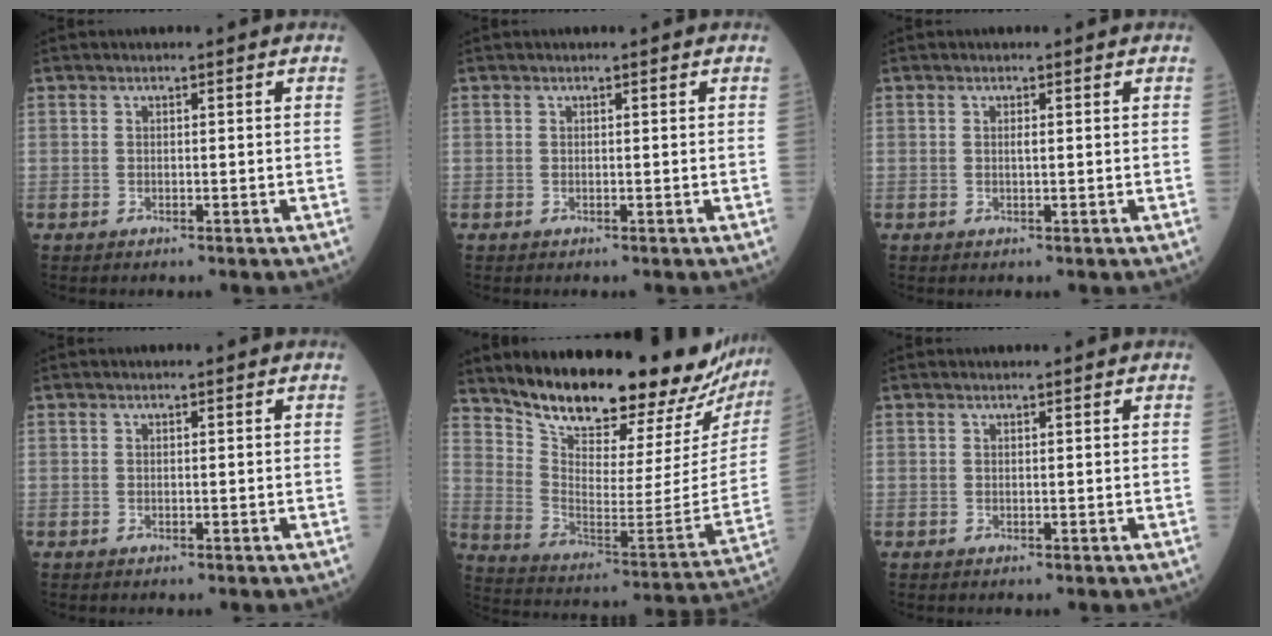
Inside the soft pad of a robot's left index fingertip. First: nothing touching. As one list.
[{"total": 0.0}, {"total": 0.5, "force": [0.2, 0.0, 0.5], "torque": [-0.013, -0.001, 0.003]}, {"total": 0.0}, {"total": 26.6, "force": [23.9, 5.1, 10.4], "torque": [-0.175, -0.092, 0.330]}, {"total": 1.3, "force": [1.2, 0.0, 0.2], "torque": [-0.008, 0.007, 0.020]}]